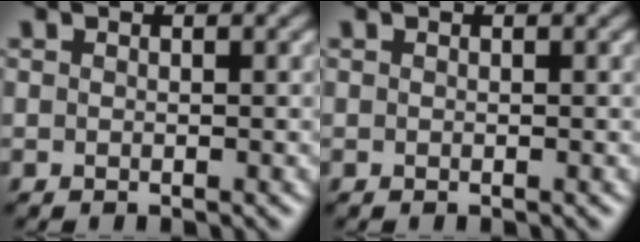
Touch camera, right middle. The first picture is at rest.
{"total": 0.0}